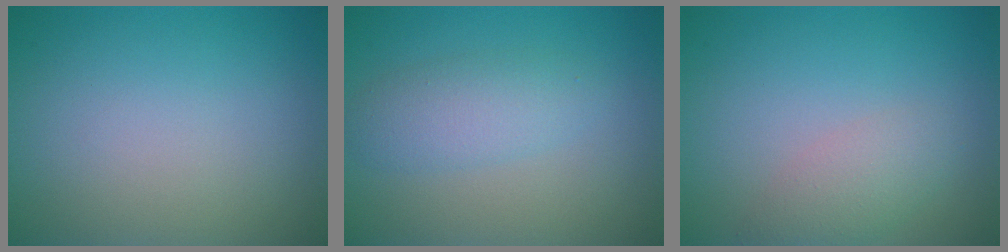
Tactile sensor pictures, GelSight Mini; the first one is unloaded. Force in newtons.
{"total": 2.8, "press": 2.8, "slide": 0.1}
{"total": 2.4, "press": 2.4, "slide": 0.2}